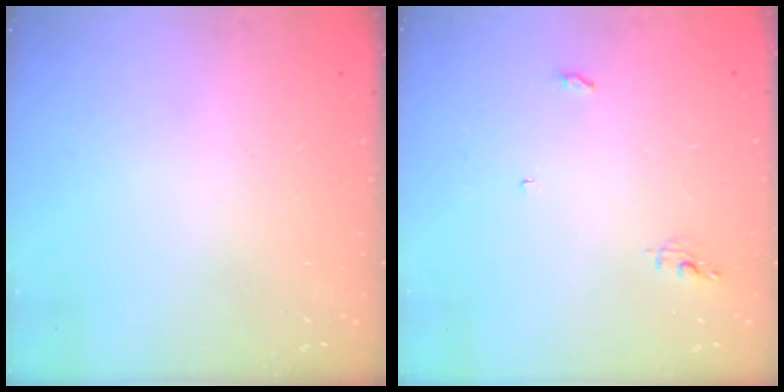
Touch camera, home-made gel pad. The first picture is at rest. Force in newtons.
{"total": 4.1, "press": 4.1, "slide": 0.3}